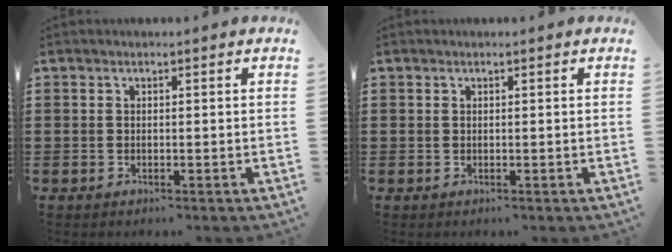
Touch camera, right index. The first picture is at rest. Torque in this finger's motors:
{"motor_torque": [0.21, 0.33, 0.02, -0.01]}